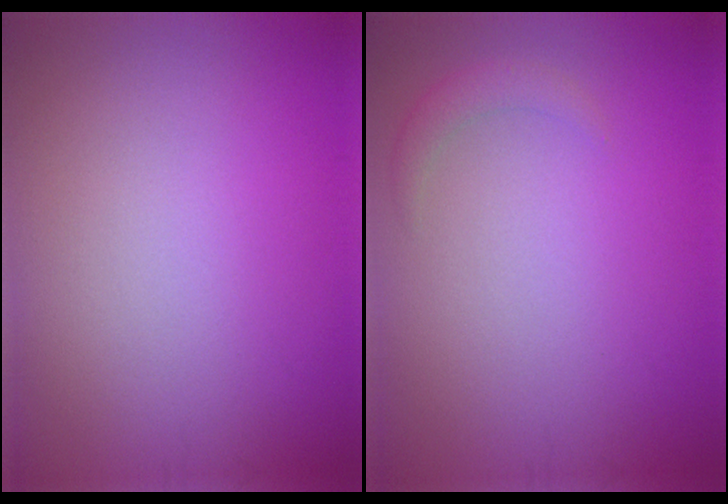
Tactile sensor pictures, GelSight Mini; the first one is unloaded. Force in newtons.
{"total": 1.3, "press": 1.2, "slide": 0.1}